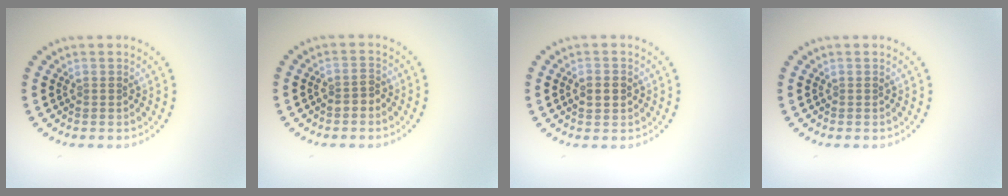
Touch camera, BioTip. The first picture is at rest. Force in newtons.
{"total": 1.4, "press": 1.3, "slide": 0.6}
{"total": 2.4, "press": 2.4, "slide": 0.0}
{"total": 0.0}